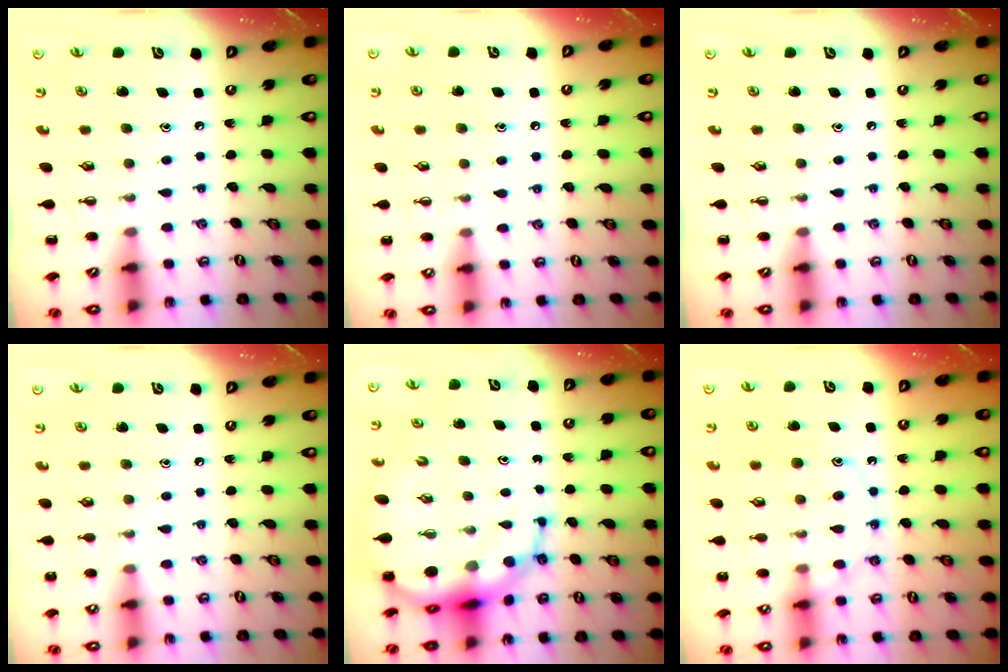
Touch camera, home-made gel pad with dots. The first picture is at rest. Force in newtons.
{"total": 5.8, "press": 5.5, "slide": 1.7}
{"total": 0.0}
{"total": 3.3, "press": 3.1, "slide": 1.2}
{"total": 11.5, "press": 11.1, "slide": 3.2}
{"total": 11.8, "press": 11.8, "slide": 0.7}